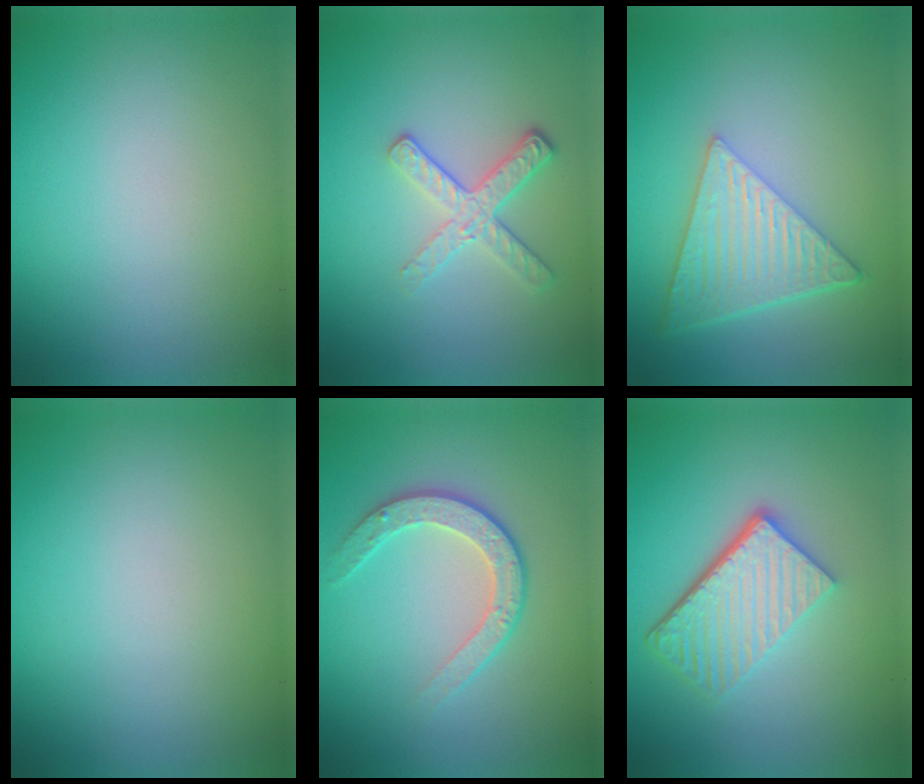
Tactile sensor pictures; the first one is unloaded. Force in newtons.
{"total": 2.8, "press": 2.5, "slide": 1.3}
{"total": 6.8, "press": 4.9, "slide": 4.7}
{"total": 0.0}
{"total": 3.0, "press": 2.7, "slide": 1.3}
{"total": 5.5, "press": 3.9, "slide": 3.9}